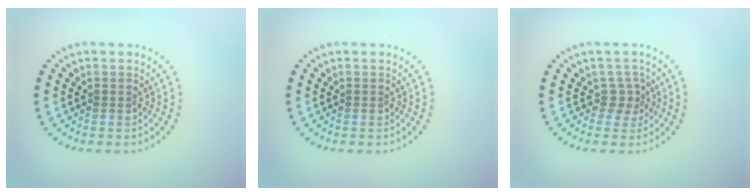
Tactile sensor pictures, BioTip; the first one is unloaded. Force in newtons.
{"total": 0.0}
{"total": 2.0, "press": 1.4, "slide": 1.4}